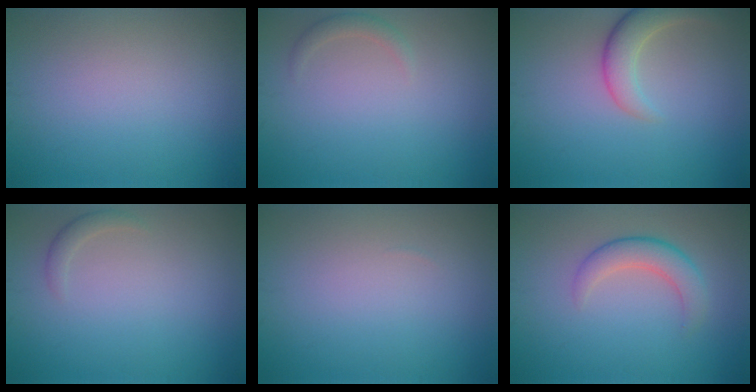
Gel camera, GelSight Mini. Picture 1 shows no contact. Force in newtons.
{"total": 1.1, "press": 1.1, "slide": 0.1}
{"total": 3.6, "press": 3.6, "slide": 0.4}
{"total": 1.0, "press": 1.0, "slide": 0.0}
{"total": 0.0}
{"total": 3.1, "press": 3.1, "slide": 0.3}